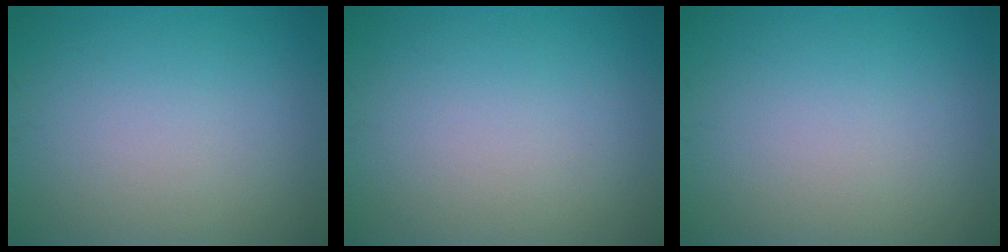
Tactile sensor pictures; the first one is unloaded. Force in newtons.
{"total": 0.0}
{"total": 0.0}